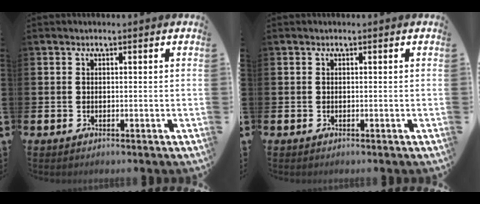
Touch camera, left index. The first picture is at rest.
{"total": 0.0}